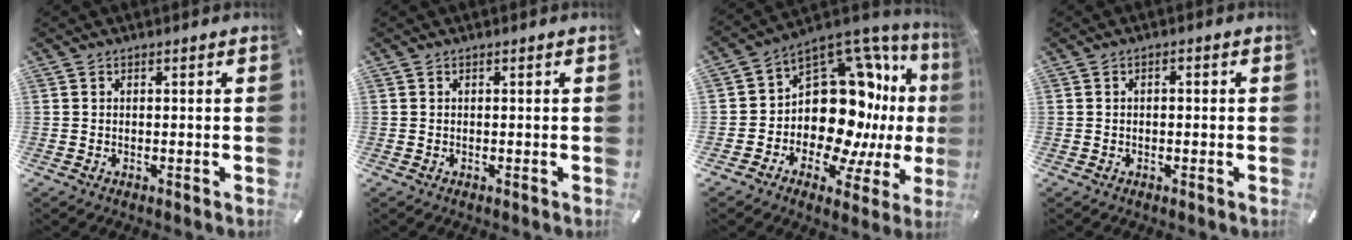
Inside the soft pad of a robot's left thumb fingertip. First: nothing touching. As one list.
[{"total": 0.0}, {"total": 20.0, "force": [1.2, 13.9, 14.3], "torque": [-0.228, -0.046, 0.038]}, {"total": 1.0, "force": [-0.3, 0.6, 0.8], "torque": [-0.015, 0.003, -0.008]}]